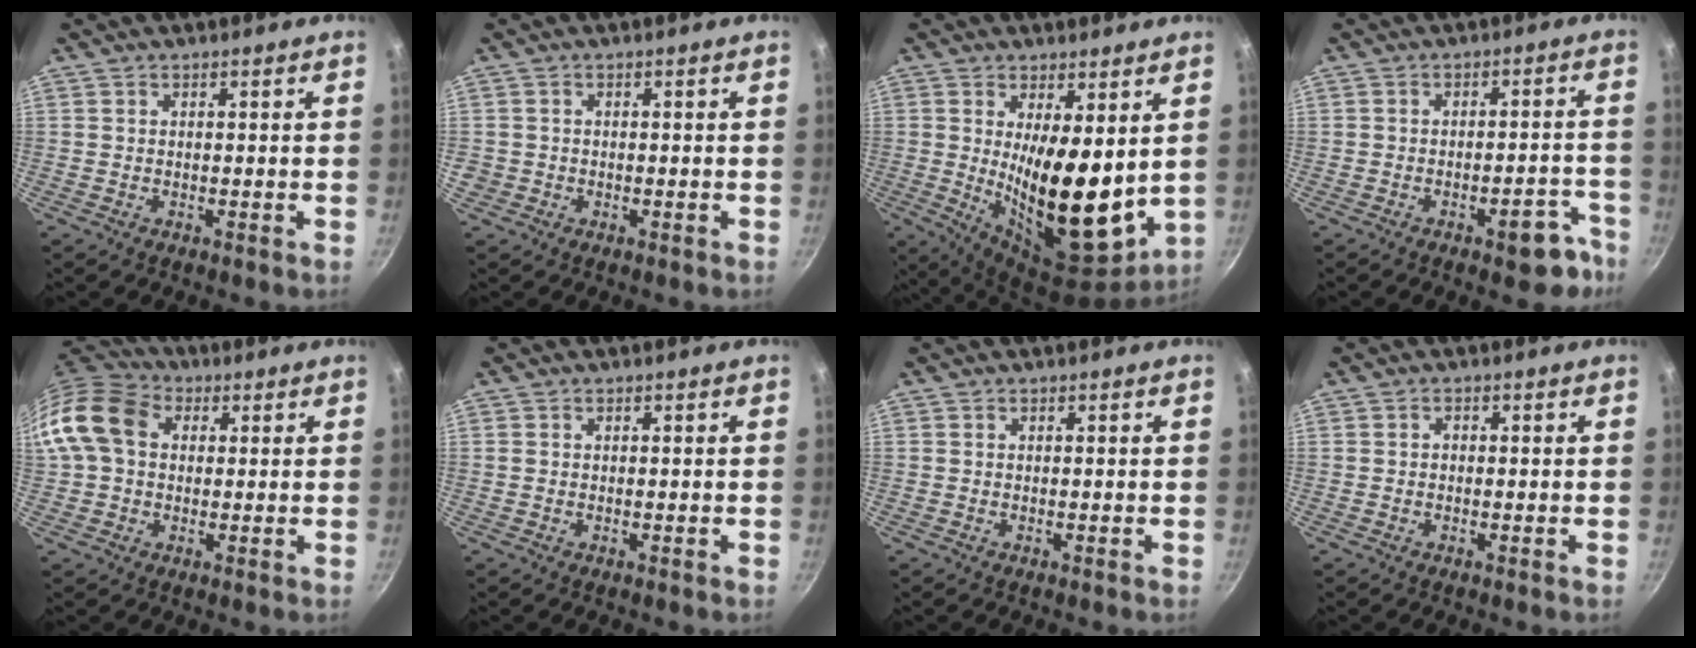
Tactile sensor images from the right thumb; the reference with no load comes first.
{"total": 1.5, "force": [-0.4, 1.4, 0.5], "torque": [-0.010, 0.002, -0.005]}
{"total": 16.9, "force": [2.0, 7.1, 15.2], "torque": [-0.214, -0.049, 0.048]}
{"total": 8.1, "force": [-4.9, 3.6, 5.5], "torque": [-0.021, 0.043, -0.052]}
{"total": 12.2, "force": [1.9, 9.4, 7.6], "torque": [-0.125, 0.025, 0.017]}
{"total": 0.0}
{"total": 0.0}
{"total": 0.9, "force": [0.0, 0.8, 0.5], "torque": [-0.009, 0.007, -0.001]}